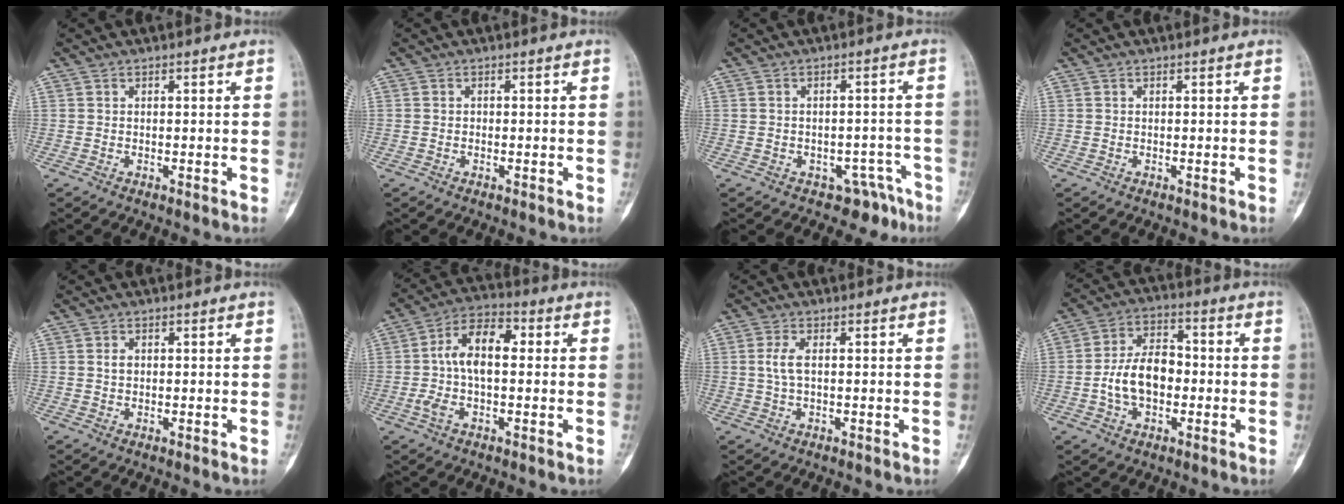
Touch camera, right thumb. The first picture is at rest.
{"total": 0.6, "force": [-0.2, 0.5, 0.2], "torque": [0.001, 0.004, -0.002]}
{"total": 5.7, "force": [-4.0, 4.0, 0.9], "torque": [0.022, 0.049, -0.048]}
{"total": 0.0}
{"total": 1.4, "force": [0.3, 1.1, 0.9], "torque": [-0.008, 0.001, 0.005]}
{"total": 11.3, "force": [0.2, 6.1, 9.5], "torque": [-0.177, 0.034, -0.001]}
{"total": 3.0, "force": [0.3, 1.4, 2.7], "torque": [-0.061, 0.001, 0.003]}
{"total": 10.8, "force": [-1.7, 7.1, 8.0], "torque": [-0.122, 0.030, -0.037]}